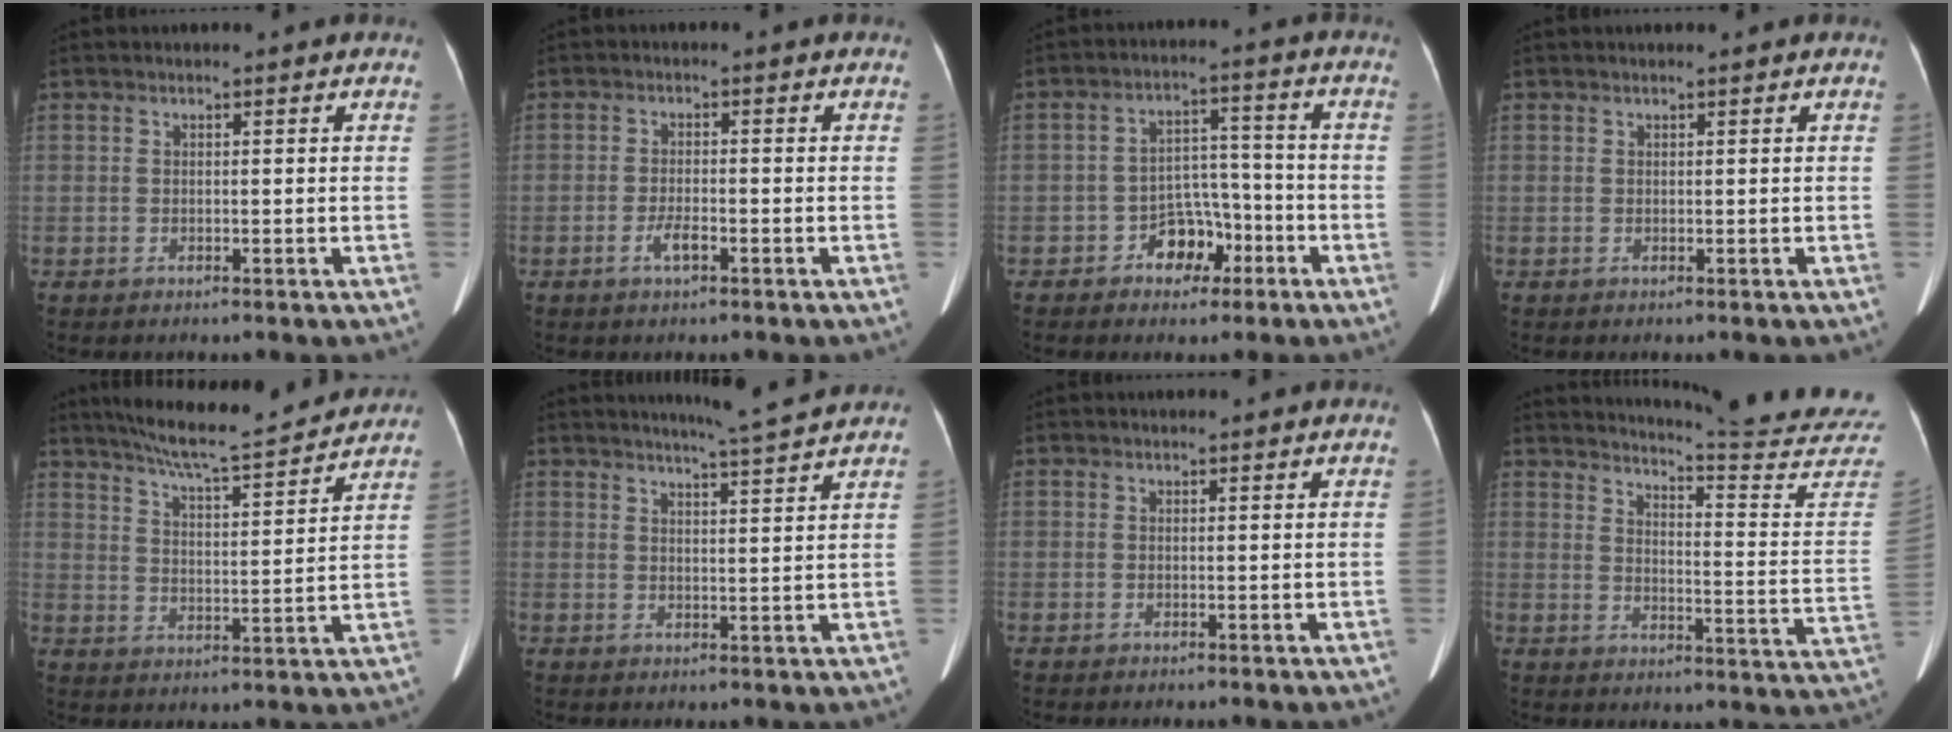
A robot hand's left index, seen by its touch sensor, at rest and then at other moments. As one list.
[{"total": 2.3, "force": [-1.2, 0.6, 1.9], "torque": [-0.040, -0.001, -0.023]}, {"total": 6.1, "force": [-3.3, 4.1, 3.2], "torque": [-0.052, 0.026, -0.051]}, {"total": 0.6, "force": [0.5, 0.0, 0.2], "torque": [-0.007, 0.006, 0.010]}, {"total": 15.5, "force": [14.1, 1.0, 6.3], "torque": [-0.107, 0.010, 0.207]}, {"total": 6.7, "force": [6.2, -1.3, 2.1], "torque": [-0.042, -0.005, 0.083]}, {"total": 1.4, "force": [1.4, 0.2, 0.3], "torque": [-0.009, 0.014, 0.017]}, {"total": 23.7, "force": [22.5, -1.5, 7.3], "torque": [-0.115, -0.142, 0.261]}]